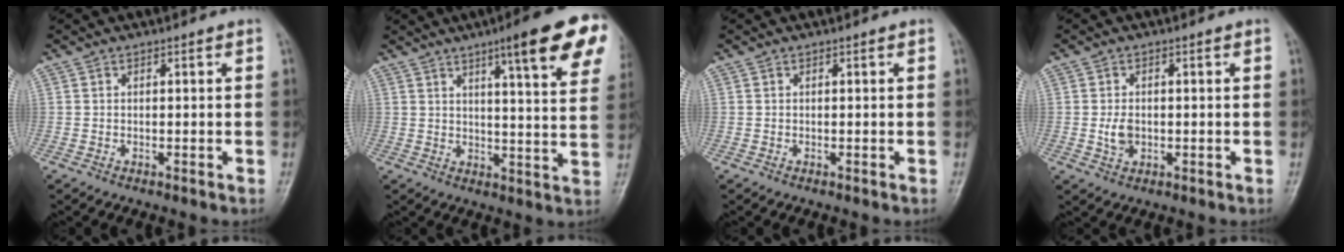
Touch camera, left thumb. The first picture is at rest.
{"total": 15.8, "force": [8.6, 2.4, 13.1], "torque": [-0.148, -0.037, 0.106]}
{"total": 0.0}
{"total": 3.2, "force": [-0.2, 2.2, 2.2], "torque": [-0.037, -0.002, -0.003]}